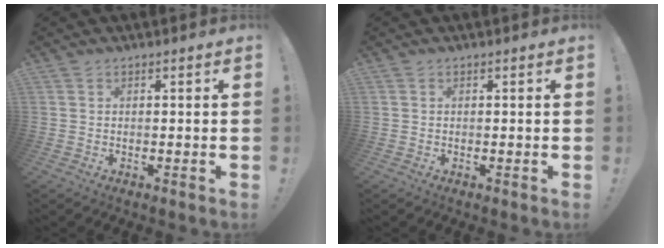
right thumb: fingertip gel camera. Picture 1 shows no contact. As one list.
[{"total": 0.0}]